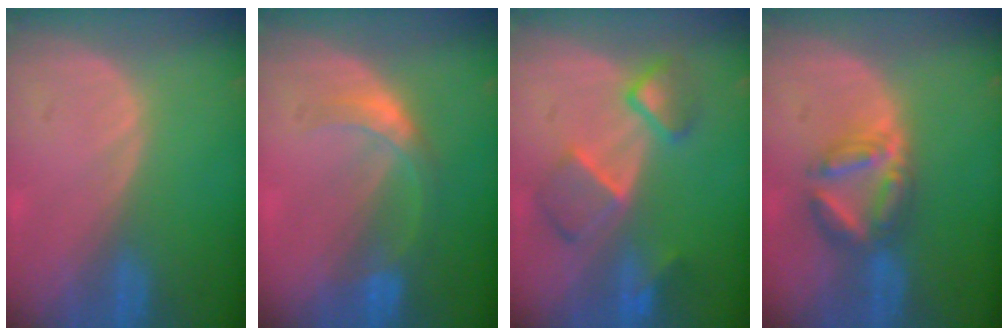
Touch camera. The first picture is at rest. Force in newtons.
{"total": 5.4, "press": 4.8, "slide": 2.5}
{"total": 6.8, "press": 6.6, "slide": 1.2}
{"total": 5.8, "press": 5.8, "slide": 0.2}